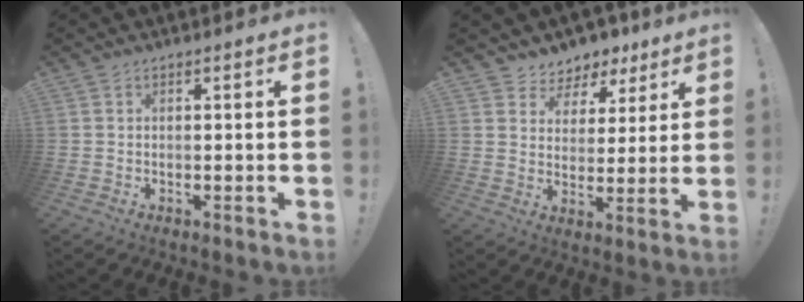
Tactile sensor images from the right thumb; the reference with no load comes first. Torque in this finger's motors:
{"motor_torque": [0.03, 0.03, -0.09, 0.21, 0.06]}